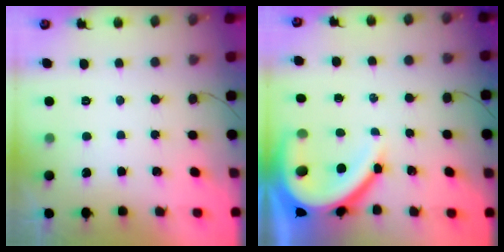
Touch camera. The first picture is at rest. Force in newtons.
{"total": 14.8, "press": 14.8, "slide": 1.6}